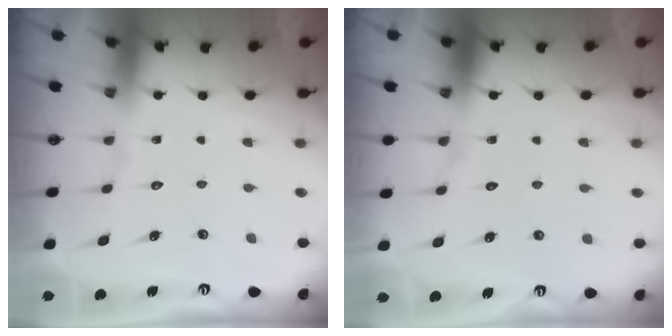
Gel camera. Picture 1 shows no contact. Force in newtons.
{"total": 3.5, "press": 3.5, "slide": 0.4}